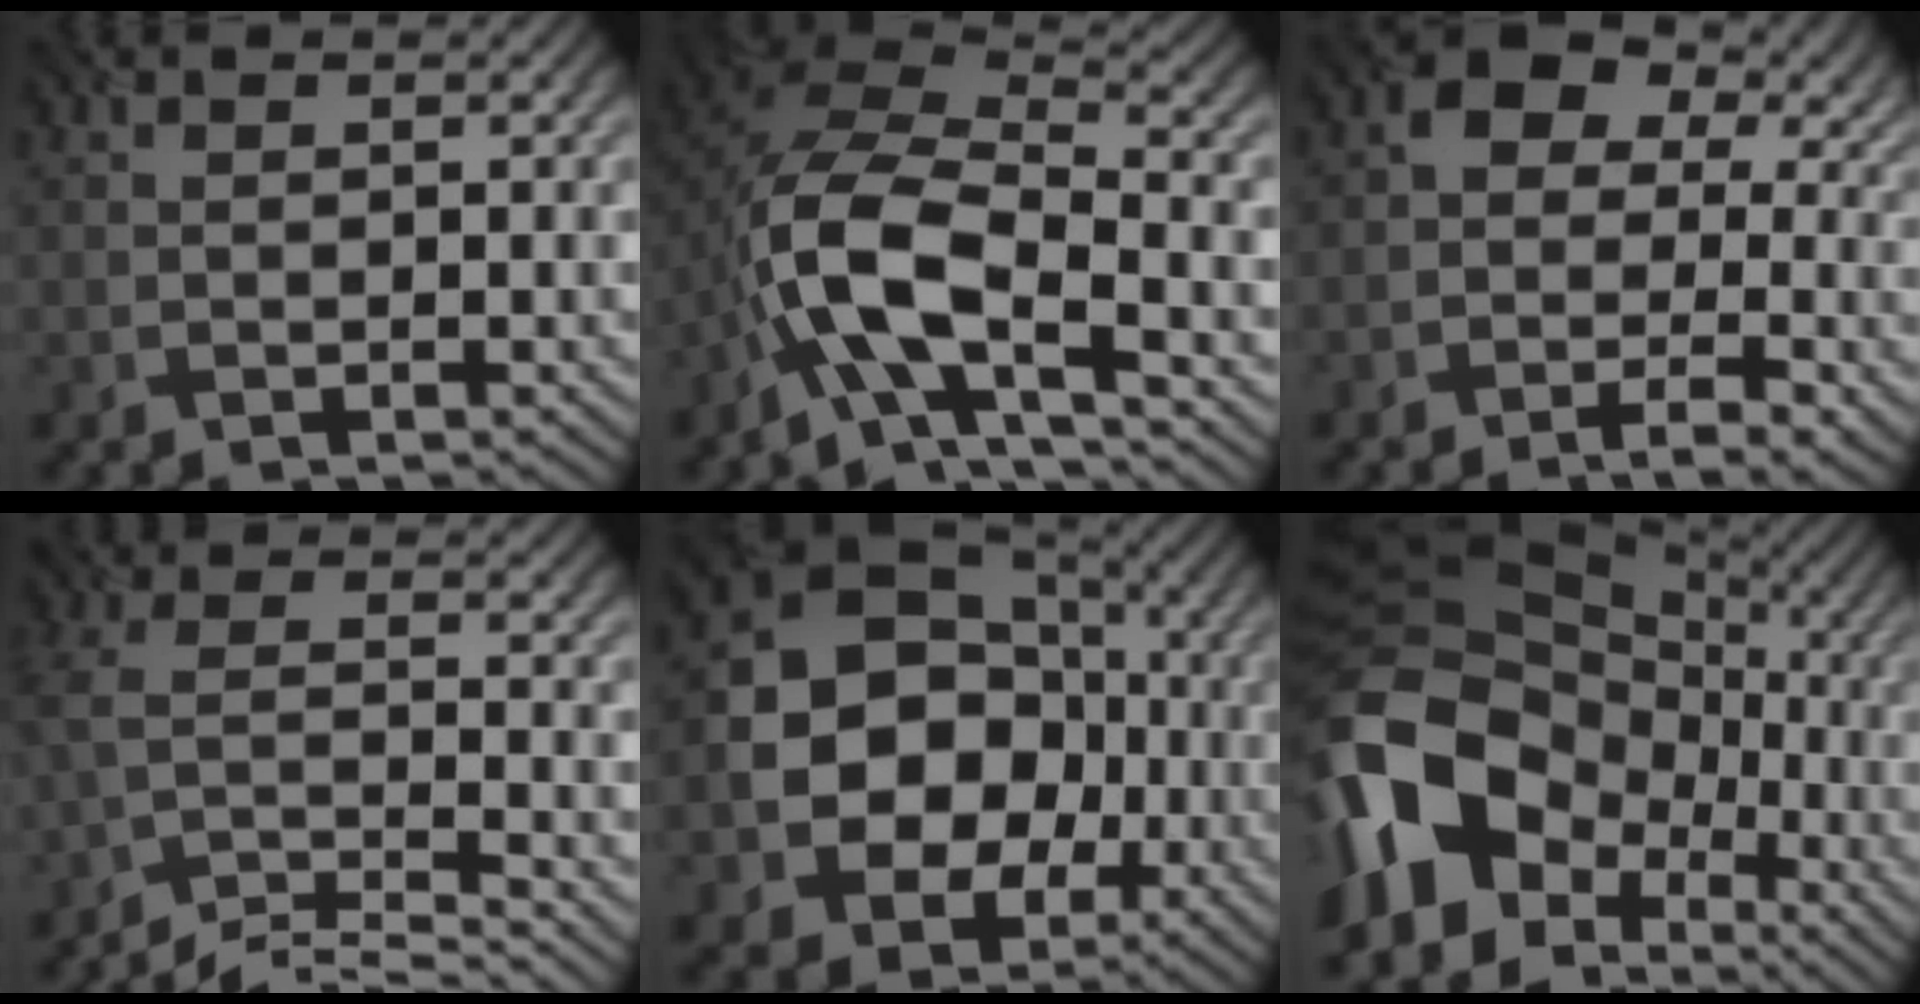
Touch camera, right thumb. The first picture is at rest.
{"total": 11.9, "force": [-5.0, 4.8, 9.6], "torque": [-0.193, -0.005, -0.105]}
{"total": 11.0, "force": [0.6, 7.2, 8.2], "torque": [-0.114, 0.003, 0.012]}
{"total": 7.8, "force": [-6.6, 1.3, 4.0], "torque": [-0.060, 0.005, -0.124]}
{"total": 14.3, "force": [-2.2, 11.9, 7.7], "torque": [-0.154, -0.017, -0.053]}
{"total": 18.3, "force": [-5.9, 13.9, 10.4], "torque": [-0.245, -0.027, -0.105]}